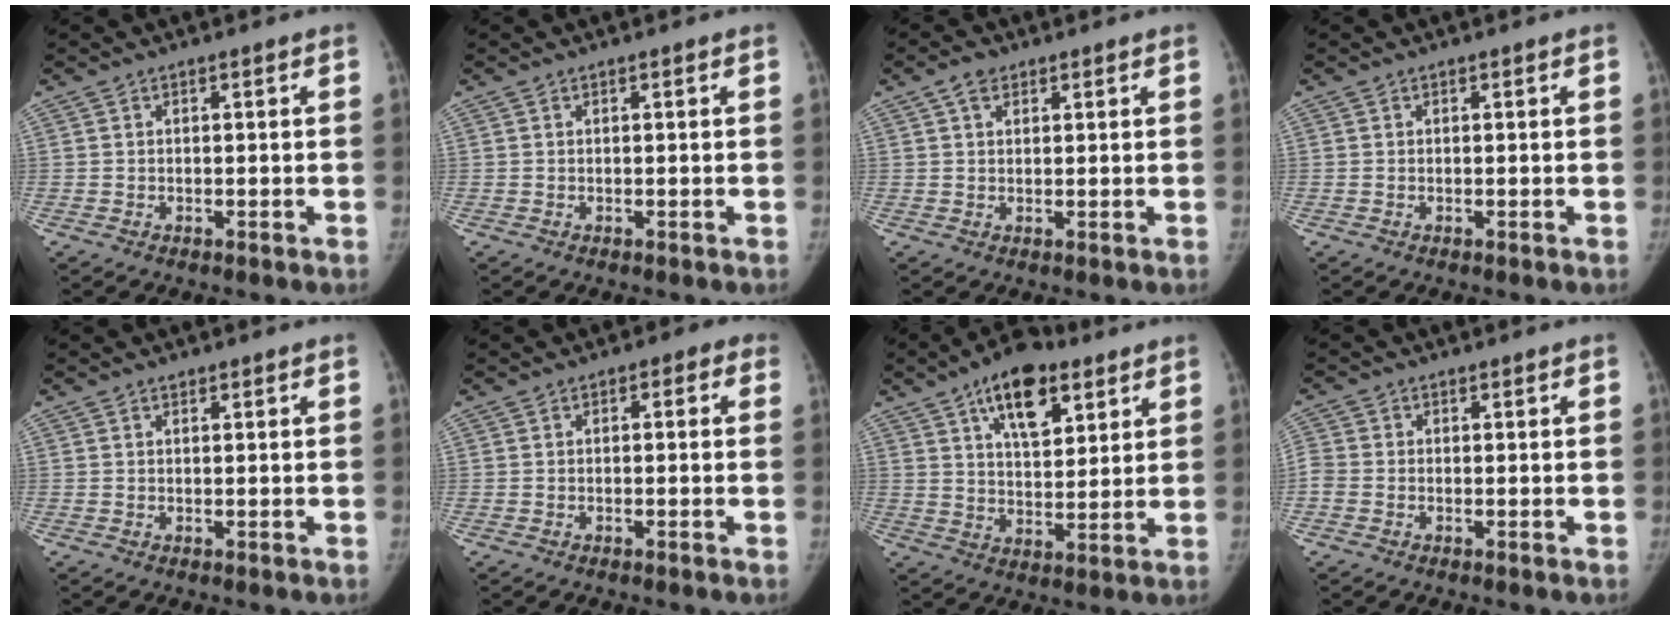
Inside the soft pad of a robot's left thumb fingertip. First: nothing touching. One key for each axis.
{"total": 0.0}
{"total": 3.0, "fx": 1.7, "fy": 1.9, "fz": 1.5, "tx": -0.016, "ty": -0.001, "tz": 0.030}
{"total": 0.0}
{"total": 0.5, "fx": 0.4, "fy": 0.3, "fz": 0.2, "tx": -0.002, "ty": -0.002, "tz": 0.005}
{"total": 2.3, "fx": 0.4, "fy": 1.6, "fz": 1.6, "tx": 0.003, "ty": 0.014, "tz": -0.010}
{"total": 13.8, "fx": 7.4, "fy": 6.8, "fz": 9.3, "tx": -0.108, "ty": -0.024, "tz": 0.120}
{"total": 3.0, "fx": -0.7, "fy": 2.3, "fz": 1.7, "tx": -0.045, "ty": 0.001, "tz": -0.021}